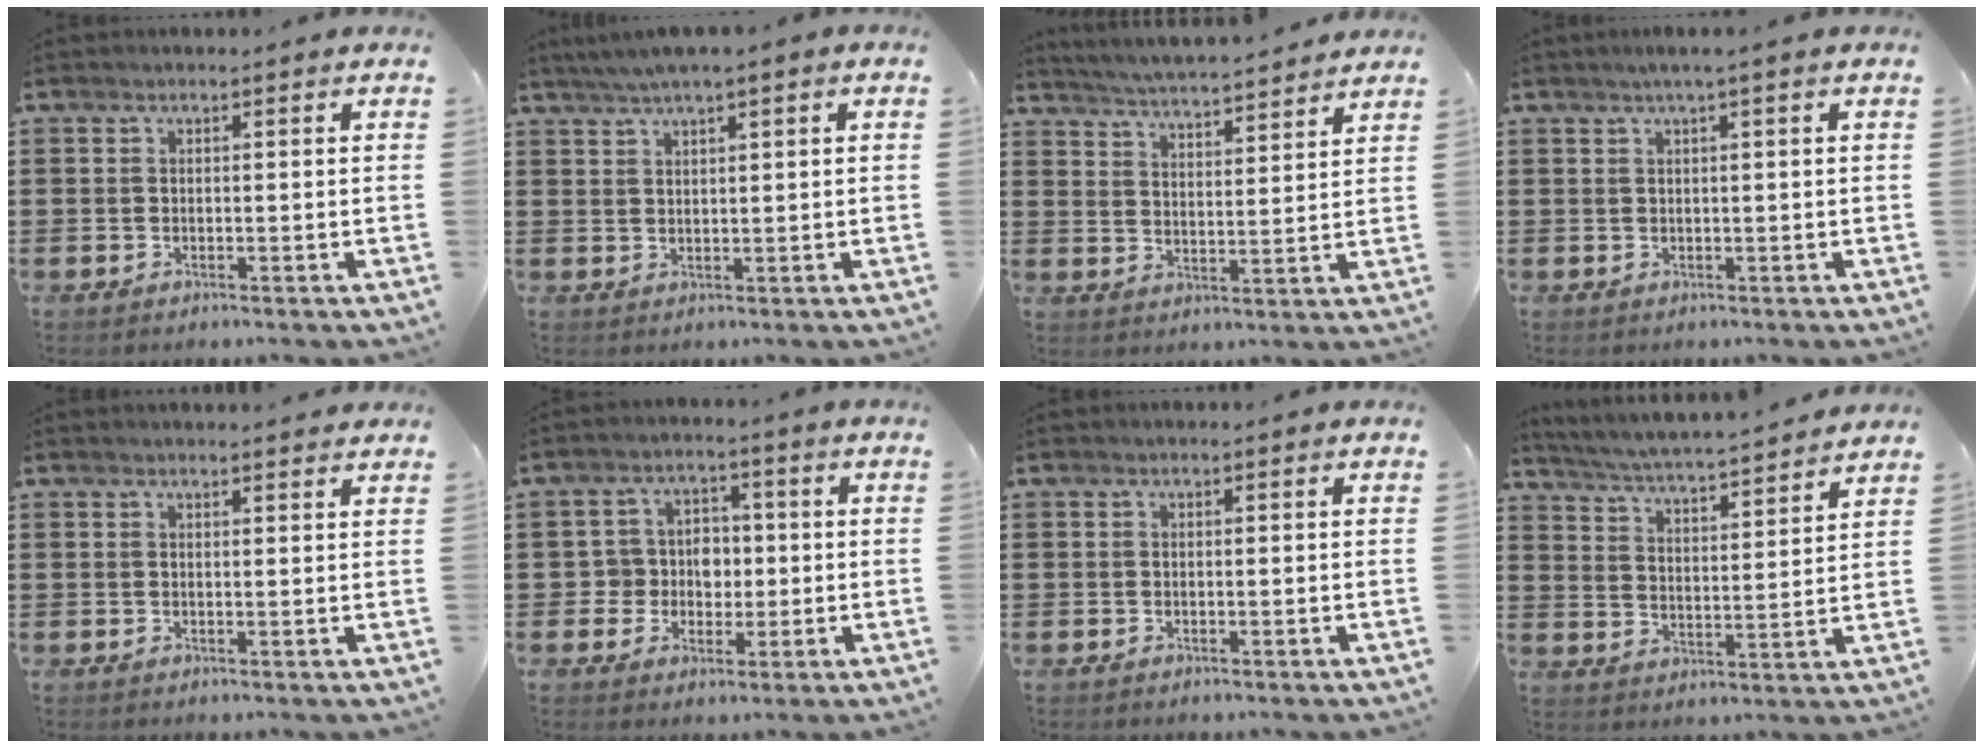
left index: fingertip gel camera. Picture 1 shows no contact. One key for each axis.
{"total": 2.3, "fx": 1.5, "fy": 0.0, "fz": 1.7, "tx": -0.033, "ty": 0.003, "tz": 0.027}
{"total": 4.4, "fx": 4.3, "fy": -0.6, "fz": 0.5, "tx": -0.031, "ty": -0.031, "tz": 0.072}
{"total": 1.4, "fx": 0.5, "fy": -0.2, "fz": 1.3, "tx": -0.021, "ty": -0.002, "tz": 0.009}
{"total": 1.3, "fx": 1.2, "fy": 0.0, "fz": 0.3, "tx": -0.007, "ty": -0.001, "tz": 0.025}
{"total": 4.9, "fx": -0.2, "fy": 4.7, "fz": 1.5, "tx": -0.050, "ty": 0.013, "tz": -0.006}
{"total": 0.0}
{"total": 4.5, "fx": 4.4, "fy": -0.6, "fz": 0.9, "tx": -0.041, "ty": -0.038, "tz": 0.070}